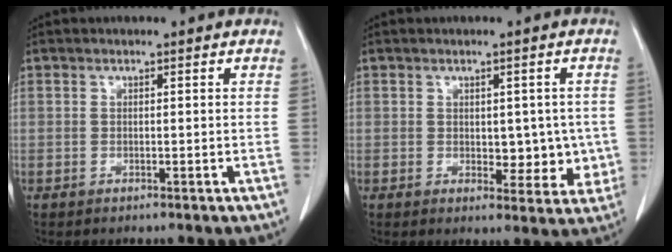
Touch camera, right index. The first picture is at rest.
{"total": 6.1, "force": [0.0, 3.7, 4.9], "torque": [-0.040, 0.005, 0.009]}